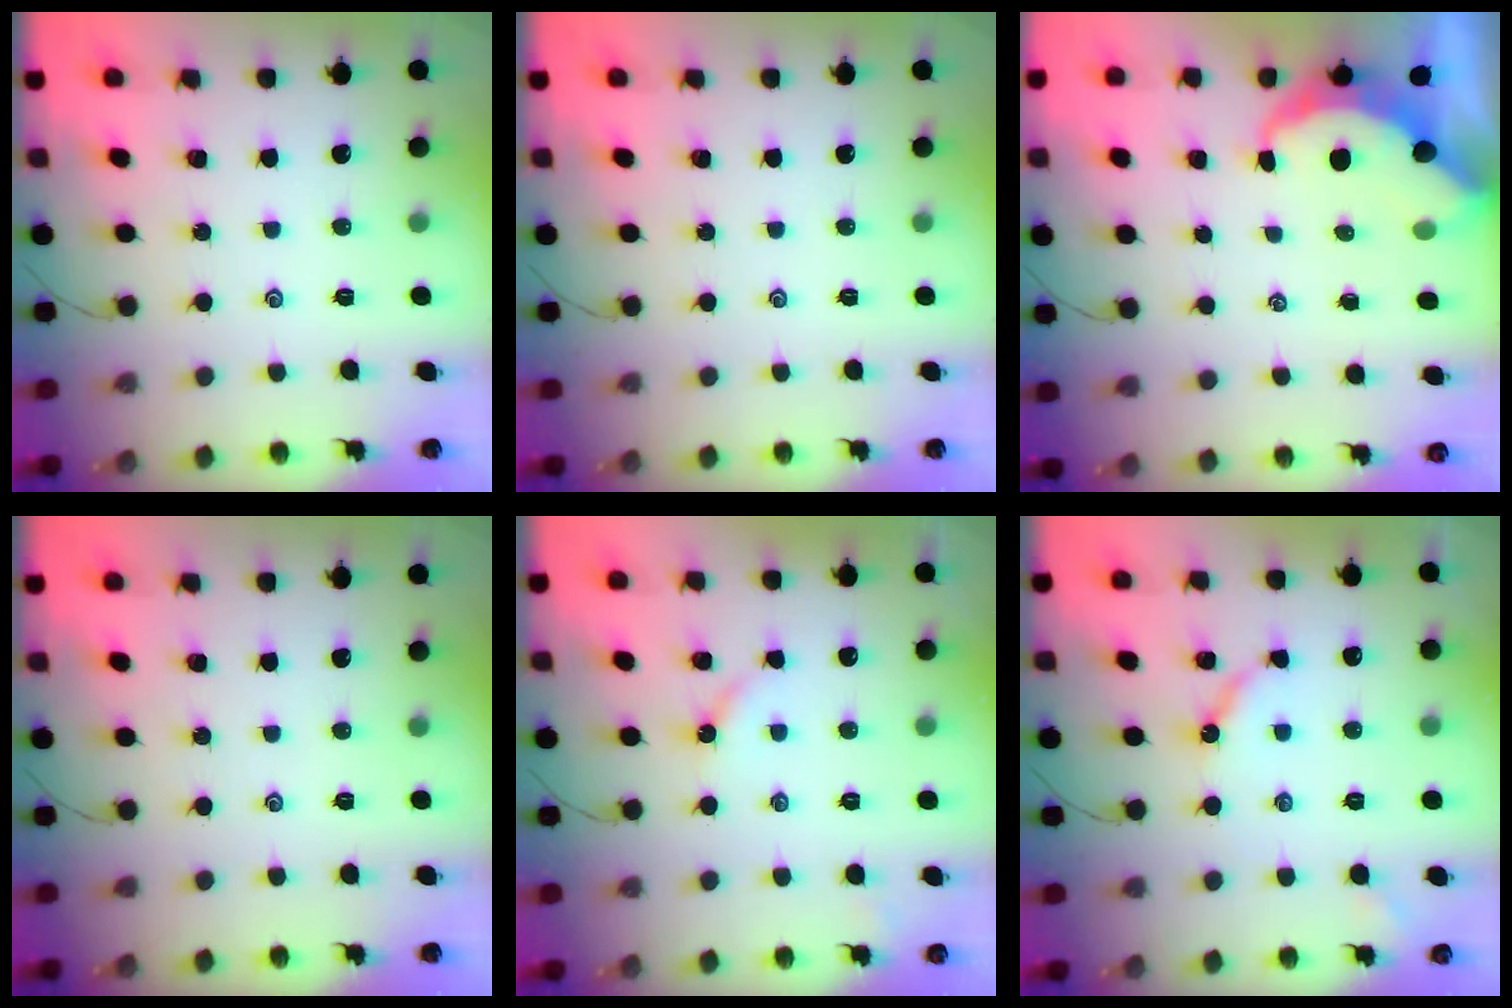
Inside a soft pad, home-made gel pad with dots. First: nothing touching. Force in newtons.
{"total": 0.0}
{"total": 7.8, "press": 7.7, "slide": 1.1}
{"total": 0.0}
{"total": 3.3, "press": 3.2, "slide": 0.4}
{"total": 6.8, "press": 6.7, "slide": 0.6}